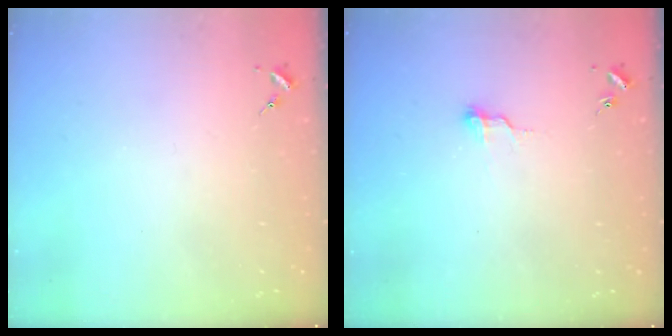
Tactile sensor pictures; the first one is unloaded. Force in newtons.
{"total": 8.3, "press": 8.3, "slide": 0.7}